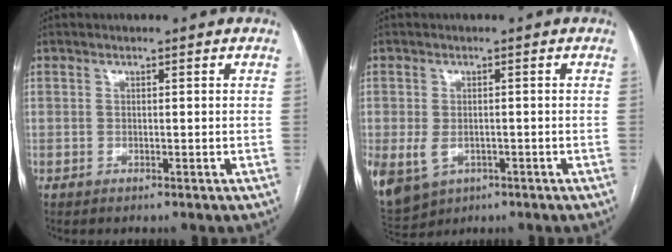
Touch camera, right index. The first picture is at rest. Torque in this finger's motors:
{"motor_torque": [1.17, -0.29, 0.54, 0.13]}